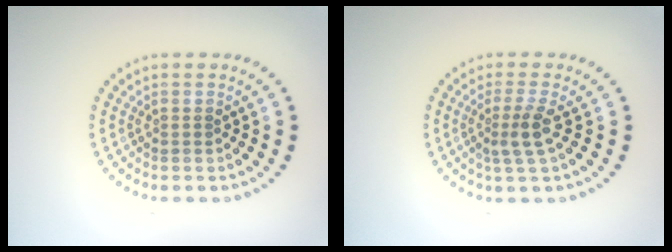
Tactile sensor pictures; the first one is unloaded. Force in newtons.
{"total": 2.2, "press": 1.8, "slide": 1.4}